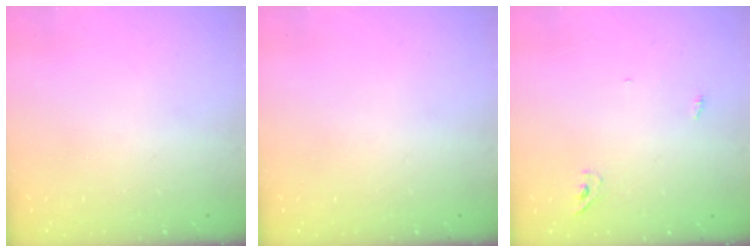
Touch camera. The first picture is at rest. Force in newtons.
{"total": 0.0}
{"total": 2.1, "press": 1.9, "slide": 1.0}